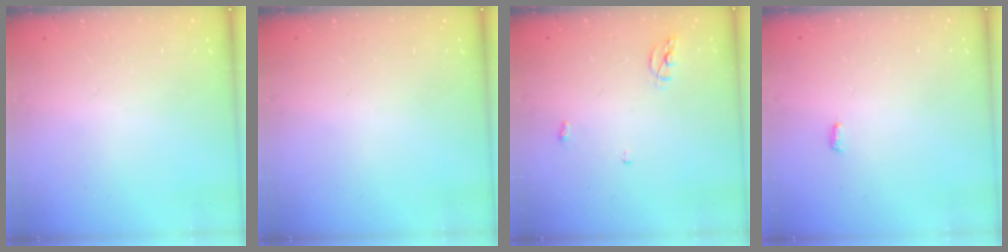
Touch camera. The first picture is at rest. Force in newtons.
{"total": 0.0}
{"total": 5.5, "press": 5.5, "slide": 0.2}
{"total": 2.8, "press": 2.8, "slide": 0.4}